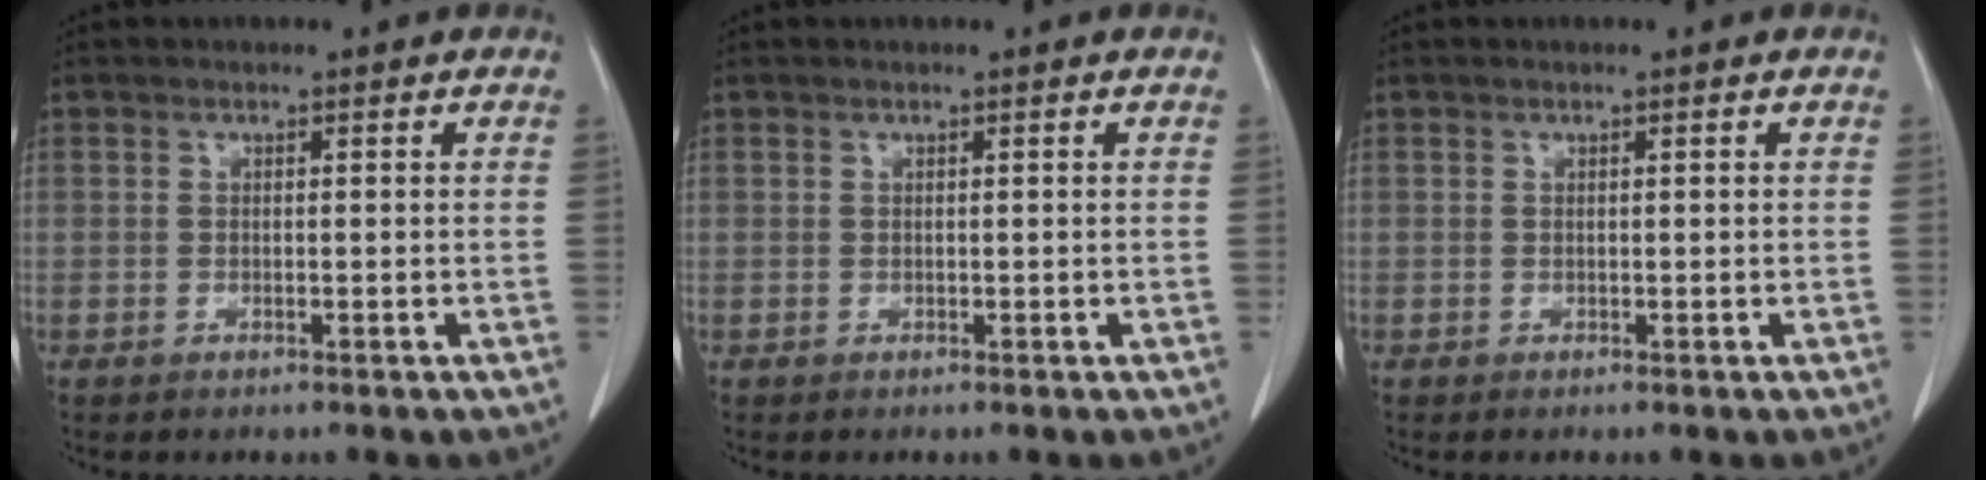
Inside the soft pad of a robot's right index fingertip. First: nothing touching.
{"total": 0.0}
{"total": 0.0}